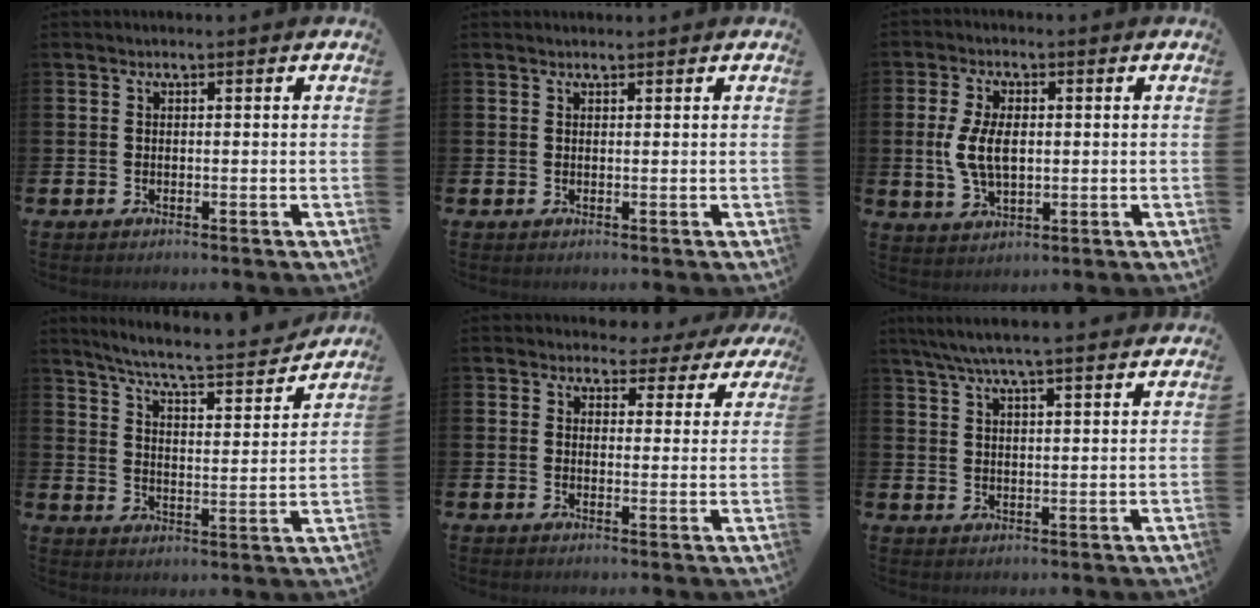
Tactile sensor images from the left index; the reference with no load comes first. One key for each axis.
{"total": 0.9, "fx": 0.8, "fy": 0.2, "fz": 0.0, "tx": 0.015, "ty": -0.004, "tz": 0.012}
{"total": 6.4, "fx": 0.7, "fy": 3.5, "fz": 5.3, "tx": -0.102, "ty": 0.001, "tz": 0.005}
{"total": 6.7, "fx": 6.3, "fy": 0.3, "fz": 2.4, "tx": -0.072, "ty": -0.049, "tz": 0.102}
{"total": 3.1, "fx": 2.5, "fy": 1.9, "fz": 0.1, "tx": 0.006, "ty": -0.022, "tz": 0.036}
{"total": 6.2, "fx": 5.9, "fy": 0.1, "fz": 2.1, "tx": -0.051, "ty": -0.026, "tz": 0.105}